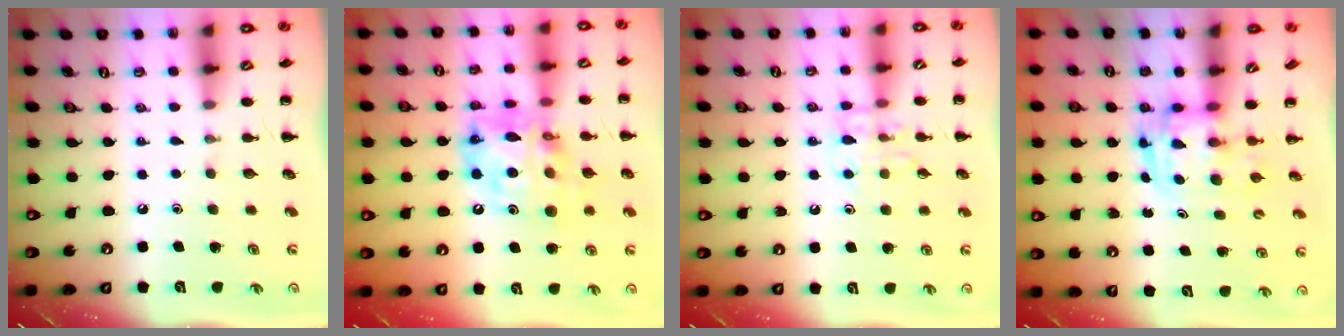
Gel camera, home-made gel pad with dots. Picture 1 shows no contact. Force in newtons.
{"total": 16.8, "press": 16.2, "slide": 4.2}
{"total": 9.5, "press": 9.5, "slide": 0.5}
{"total": 3.3, "press": 3.3, "slide": 0.7}